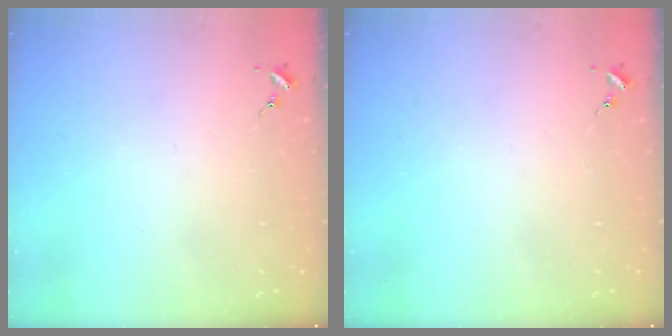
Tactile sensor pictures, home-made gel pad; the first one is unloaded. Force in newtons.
{"total": 0.0}